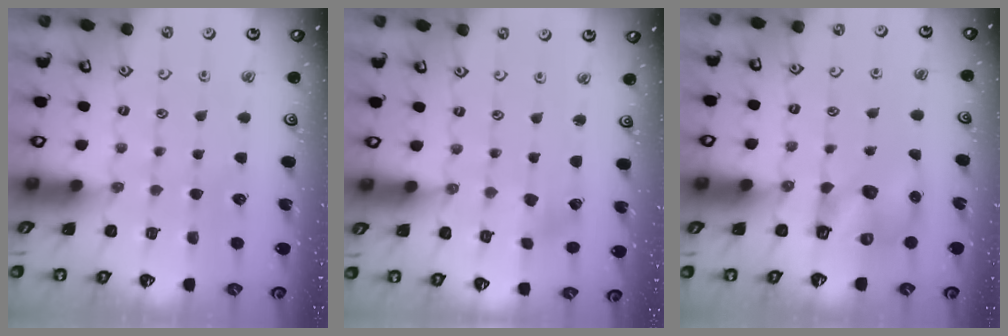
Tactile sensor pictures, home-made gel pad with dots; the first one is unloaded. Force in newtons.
{"total": 1.5, "press": 1.4, "slide": 0.2}
{"total": 9.3, "press": 9.3, "slide": 0.7}